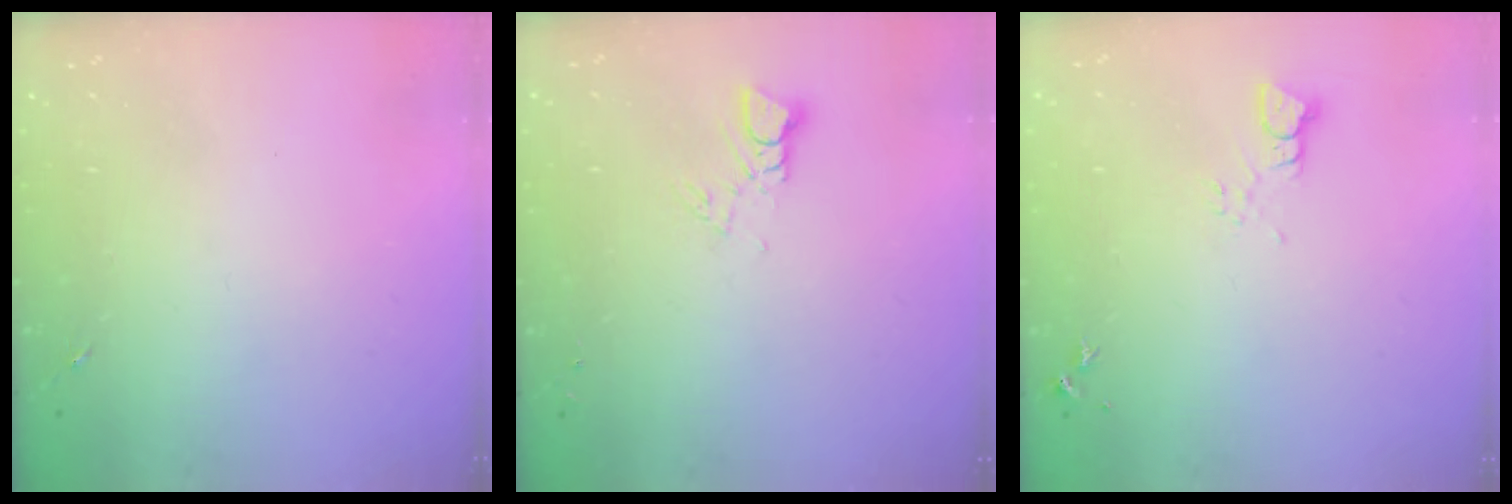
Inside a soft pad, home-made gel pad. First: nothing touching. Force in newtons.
{"total": 3.6, "press": 3.6, "slide": 0.1}
{"total": 3.0, "press": 3.0, "slide": 0.2}